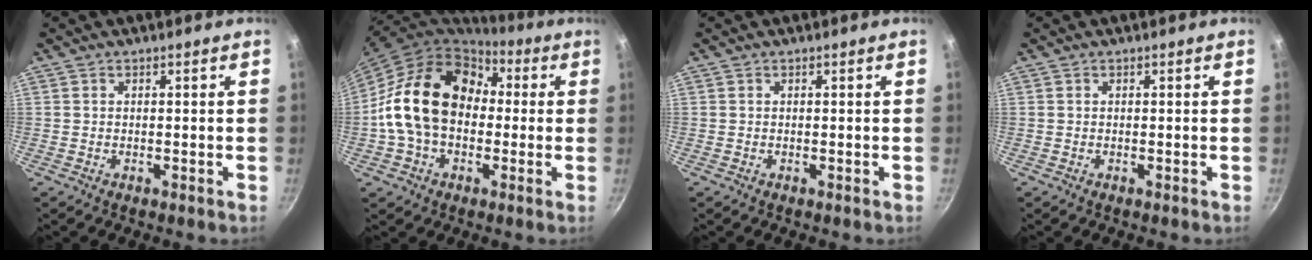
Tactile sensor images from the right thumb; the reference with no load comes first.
{"total": 19.8, "force": [0.9, 14.5, 13.5], "torque": [-0.215, 0.045, 0.005]}
{"total": 0.0}
{"total": 0.0}